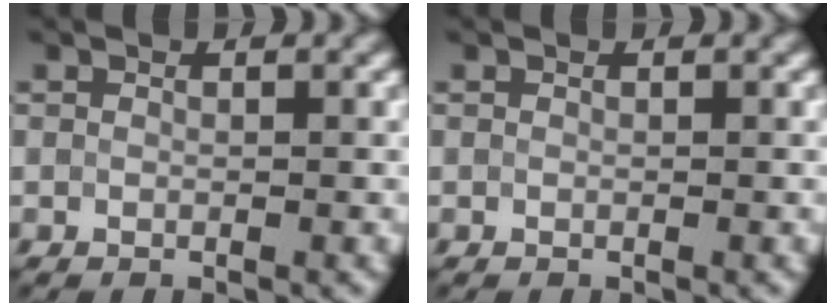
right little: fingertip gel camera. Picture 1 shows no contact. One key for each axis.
{"total": 0.0}